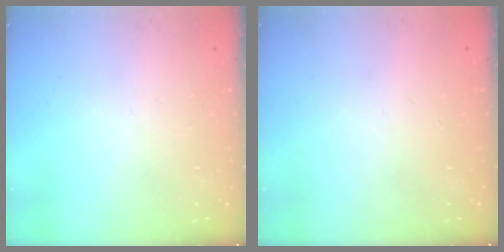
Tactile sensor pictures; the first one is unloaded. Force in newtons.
{"total": 0.0}